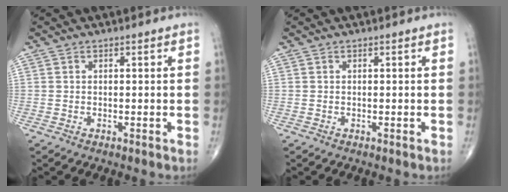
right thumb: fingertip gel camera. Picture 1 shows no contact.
{"total": 0.0}